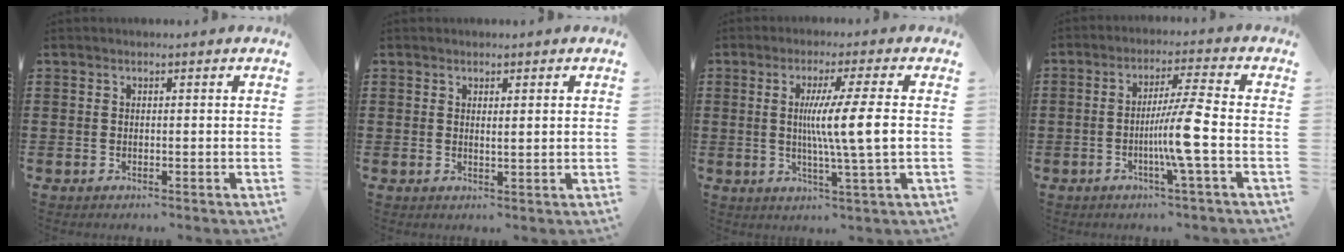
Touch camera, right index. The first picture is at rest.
{"total": 1.0, "force": [0.6, 0.0, 0.8], "torque": [-0.015, 0.000, 0.010]}
{"total": 7.5, "force": [0.8, -0.2, 7.4], "torque": [-0.137, -0.006, 0.008]}
{"total": 7.5, "force": [-2.1, -0.8, 7.2], "torque": [-0.122, -0.009, -0.040]}